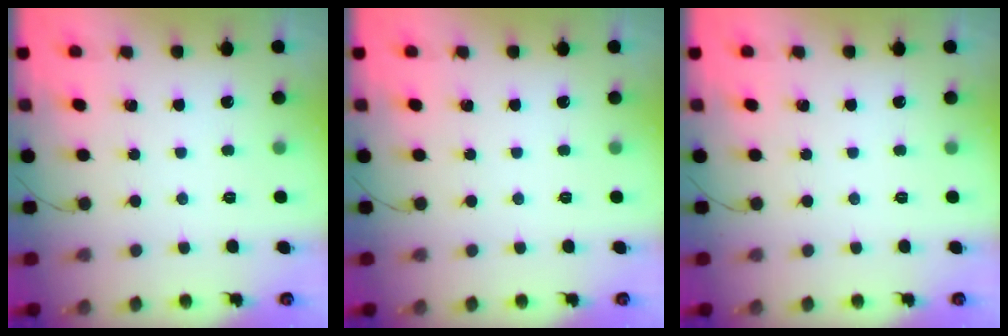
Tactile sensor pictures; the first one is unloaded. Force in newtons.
{"total": 0.0}
{"total": 0.0}